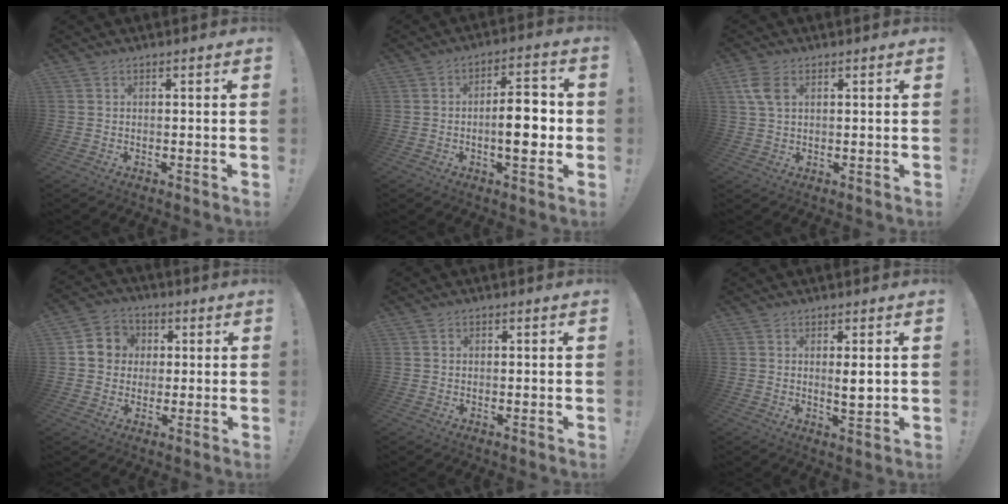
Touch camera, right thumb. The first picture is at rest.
{"total": 10.8, "force": [-1.4, 4.0, 10.0], "torque": [-0.133, 0.009, -0.028]}
{"total": 6.2, "force": [2.0, 3.7, 4.5], "torque": [-0.093, -0.001, 0.037]}
{"total": 8.7, "force": [1.0, 8.3, 2.4], "torque": [-0.032, 0.008, 0.026]}
{"total": 0.6, "force": [0.2, 0.5, 0.2], "torque": [-0.006, 0.004, 0.005]}
{"total": 3.8, "force": [0.8, 0.6, 3.7], "torque": [-0.047, -0.016, 0.008]}